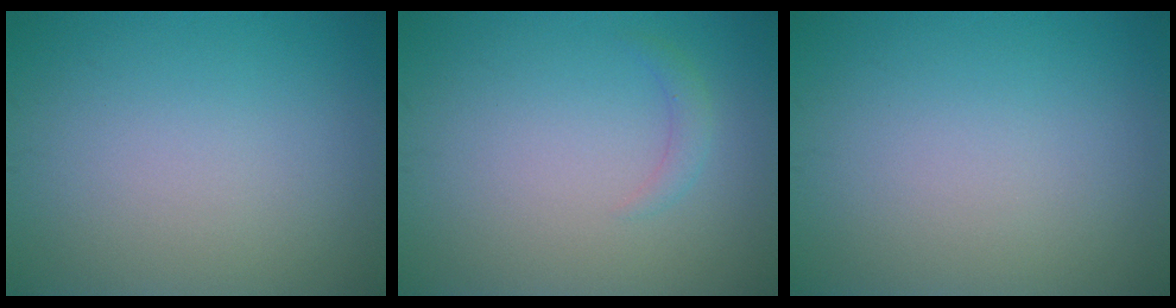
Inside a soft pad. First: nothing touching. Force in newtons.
{"total": 1.1, "press": 1.1, "slide": 0.0}
{"total": 0.0}